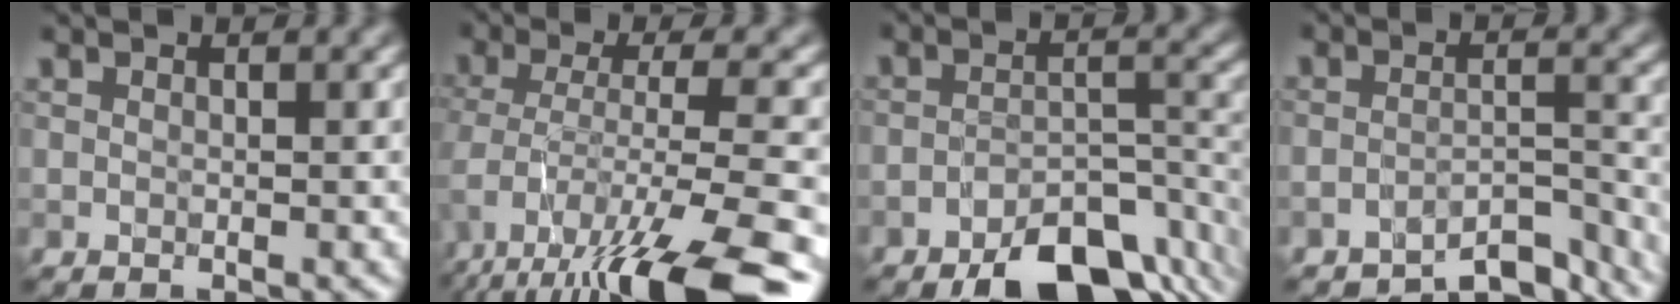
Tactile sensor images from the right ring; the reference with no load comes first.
{"total": 10.8, "force": [-6.7, 2.8, 8.0], "torque": [-0.140, -0.013, -0.109]}
{"total": 9.6, "force": [-7.0, 3.9, 5.4], "torque": [-0.073, -0.015, -0.108]}
{"total": 5.0, "force": [-4.8, 0.8, 1.3], "torque": [-0.016, -0.003, -0.071]}